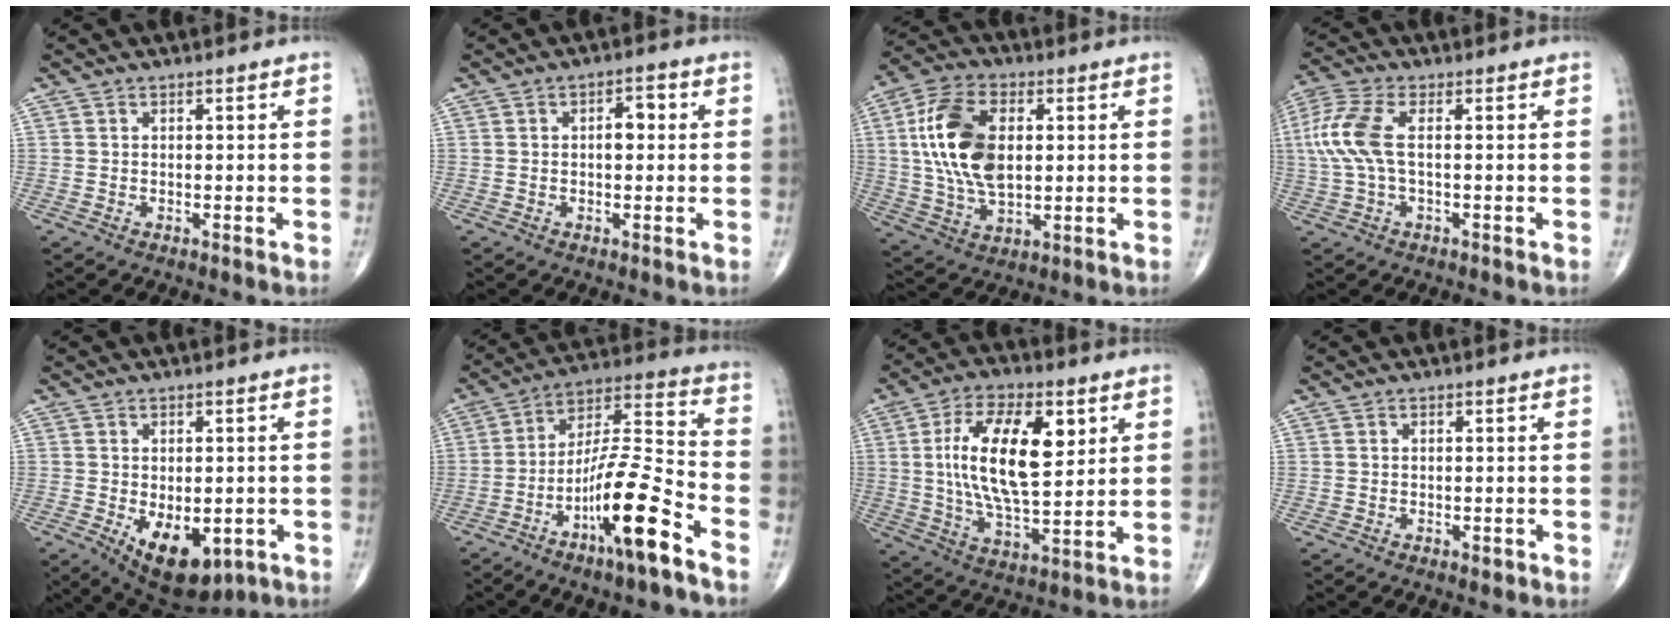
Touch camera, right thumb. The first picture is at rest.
{"total": 3.5, "force": [0.4, 1.8, 3.0], "torque": [-0.037, 0.009, 0.003]}
{"total": 16.1, "force": [2.4, 9.0, 13.1], "torque": [-0.254, 0.003, 0.047]}
{"total": 10.4, "force": [0.0, 4.5, 9.4], "torque": [-0.238, 0.022, -0.004]}
{"total": 11.6, "force": [-3.7, 6.4, 8.9], "torque": [-0.117, -0.008, -0.036]}
{"total": 16.7, "force": [-8.9, 2.5, 13.9], "torque": [-0.262, 0.060, -0.155]}
{"total": 18.2, "force": [4.4, 8.0, 15.7], "torque": [-0.270, -0.012, 0.080]}
{"total": 0.7, "force": [-0.4, 0.3, 0.5], "torque": [-0.007, -0.002, -0.005]}